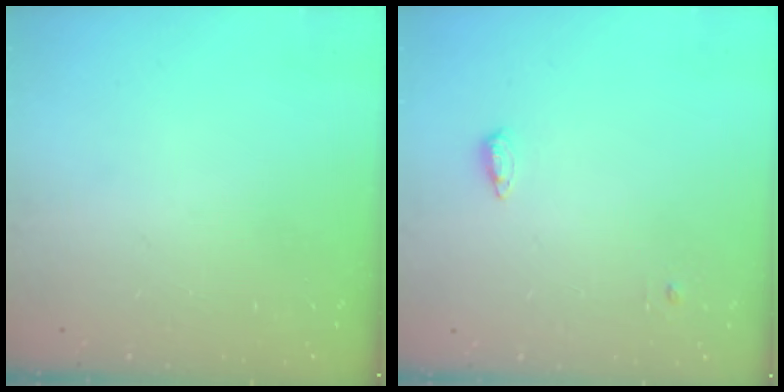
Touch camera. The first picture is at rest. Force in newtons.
{"total": 4.2, "press": 4.1, "slide": 0.8}